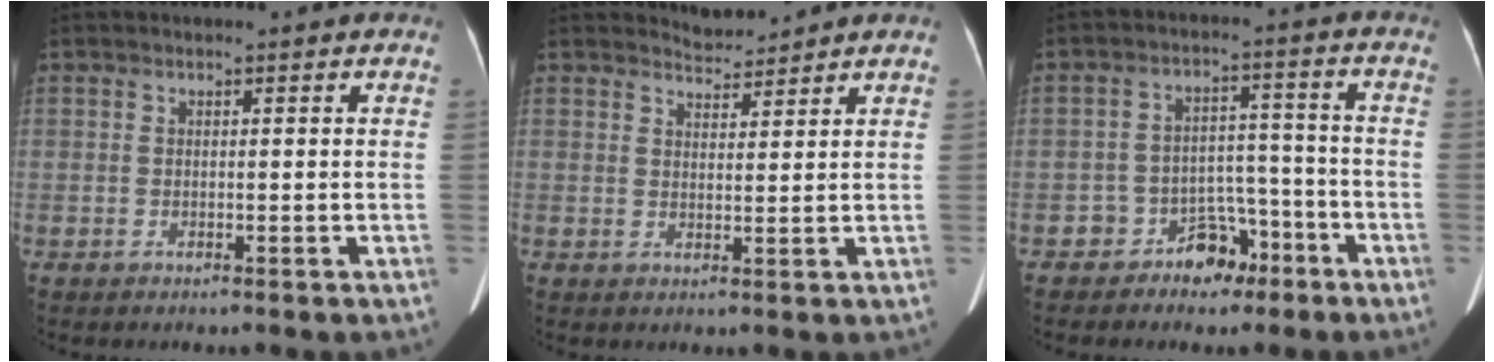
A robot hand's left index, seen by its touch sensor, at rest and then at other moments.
{"total": 2.6, "force": [2.5, -0.2, -0.6], "torque": [0.000, -0.002, 0.050]}
{"total": 6.0, "force": [-4.2, 3.8, 2.0], "torque": [-0.031, 0.022, -0.061]}